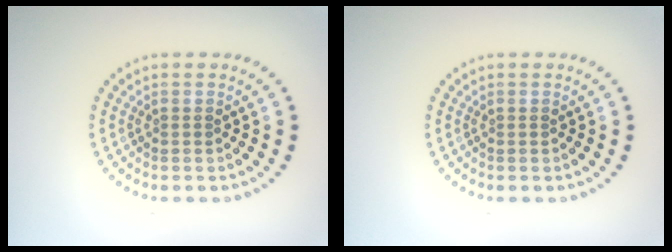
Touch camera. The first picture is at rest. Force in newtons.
{"total": 0.0}